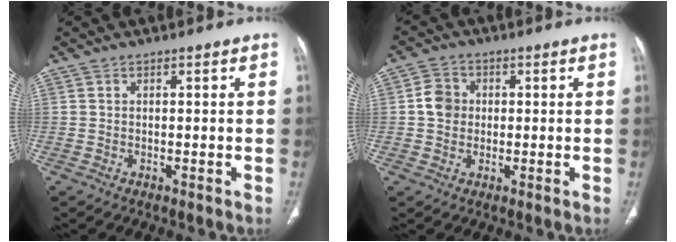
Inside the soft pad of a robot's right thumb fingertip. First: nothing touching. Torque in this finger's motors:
{"motor_torque": [0.36, 1.18, 0.68, -0.53, -0.01]}